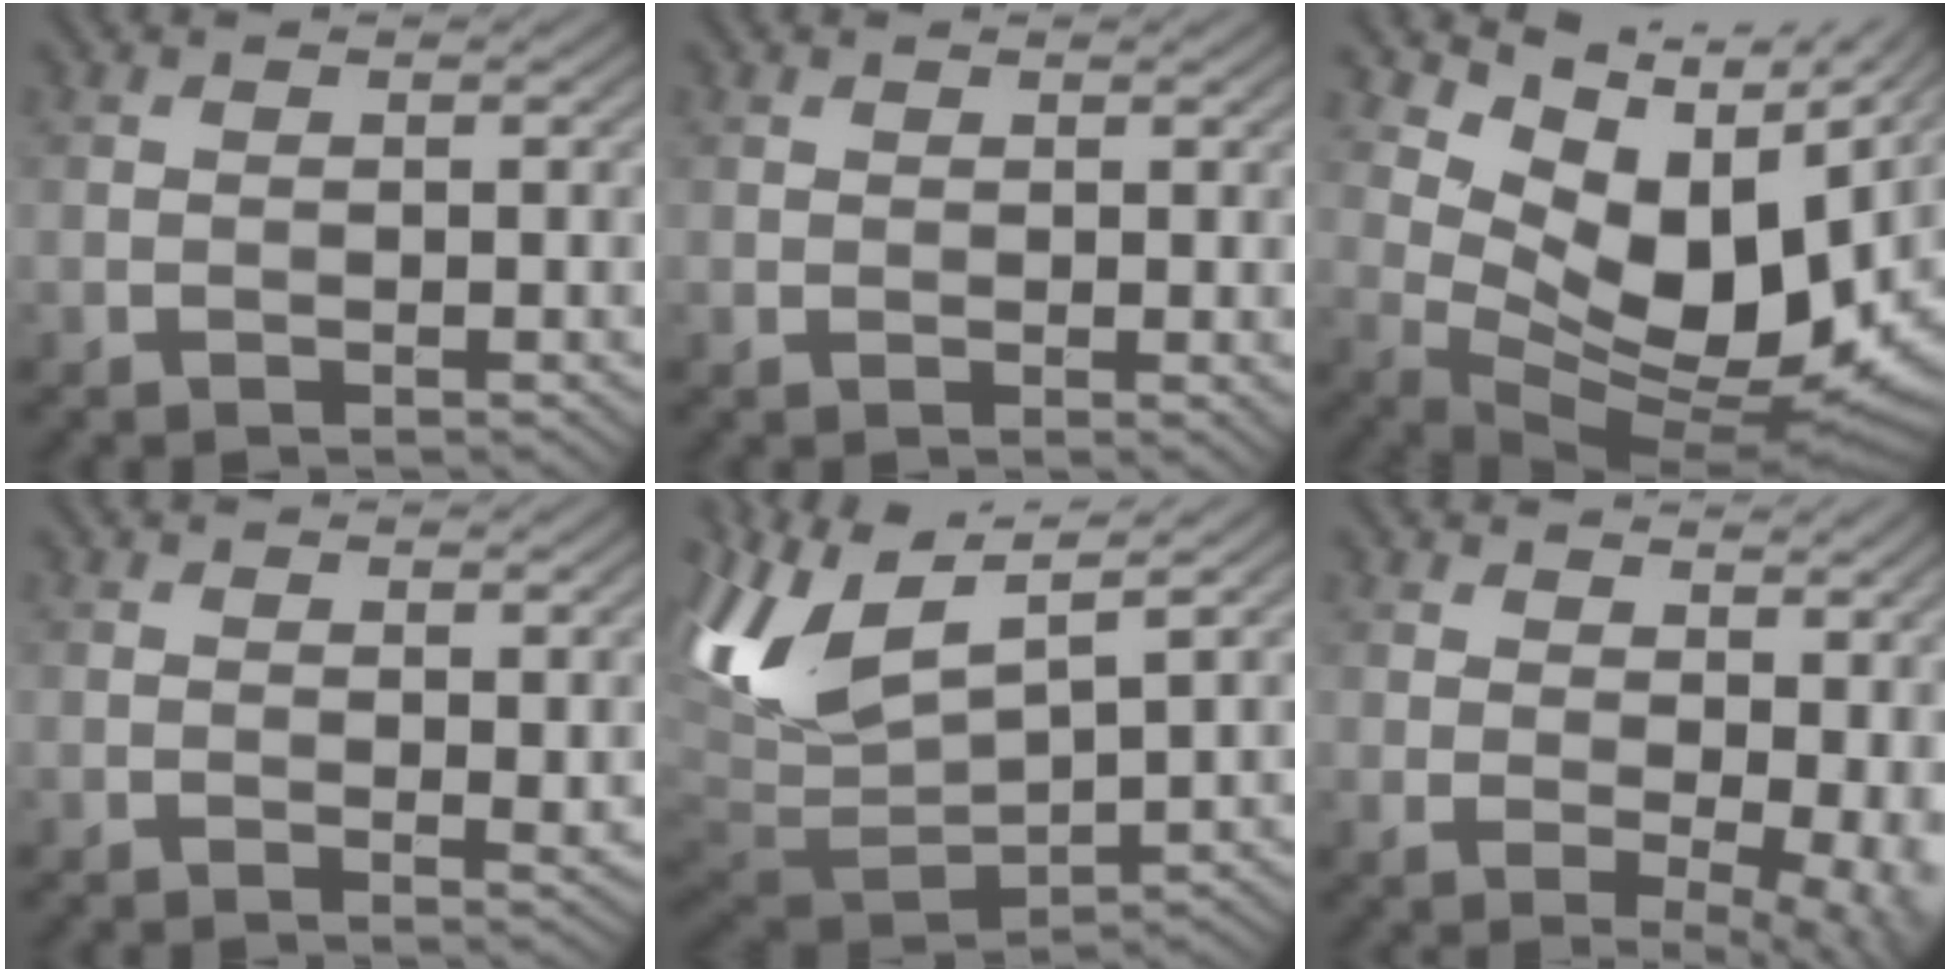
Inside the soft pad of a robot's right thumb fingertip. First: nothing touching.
{"total": 1.0, "force": [0.6, 0.5, 0.6], "torque": [-0.011, -0.005, 0.014]}
{"total": 14.4, "force": [6.1, 7.9, 10.4], "torque": [-0.193, 0.002, 0.120]}
{"total": 1.2, "force": [0.6, 0.4, 1.0], "torque": [-0.014, -0.007, 0.012]}
{"total": 12.6, "force": [5.0, 5.7, 10.1], "torque": [-0.256, 0.013, 0.101]}
{"total": 10.6, "force": [2.6, 6.3, 8.1], "torque": [-0.107, -0.021, 0.072]}